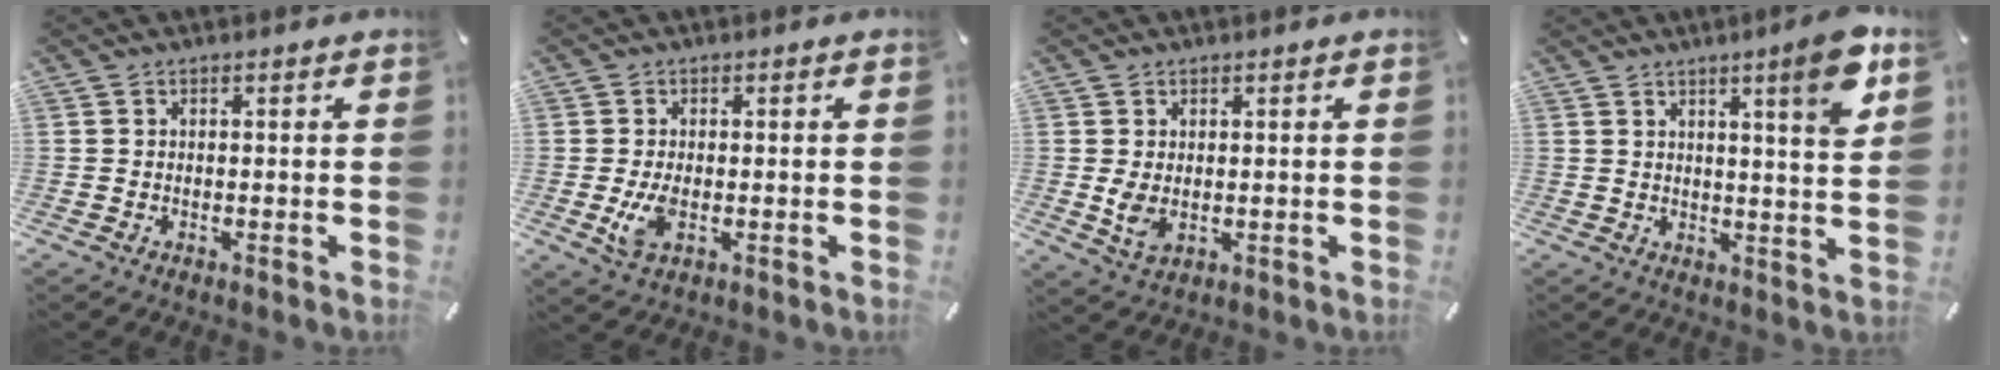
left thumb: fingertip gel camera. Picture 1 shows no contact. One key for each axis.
{"total": 4.8, "fx": -0.6, "fy": 3.0, "fz": 3.7, "tx": -0.073, "ty": -0.004, "tz": -0.012}
{"total": 4.1, "fx": 0.2, "fy": 2.7, "fz": 3.1, "tx": -0.069, "ty": -0.006, "tz": 0.000}
{"total": 9.7, "fx": 5.6, "fy": 0.5, "fz": 8.0, "tx": -0.115, "ty": -0.028, "tz": 0.081}